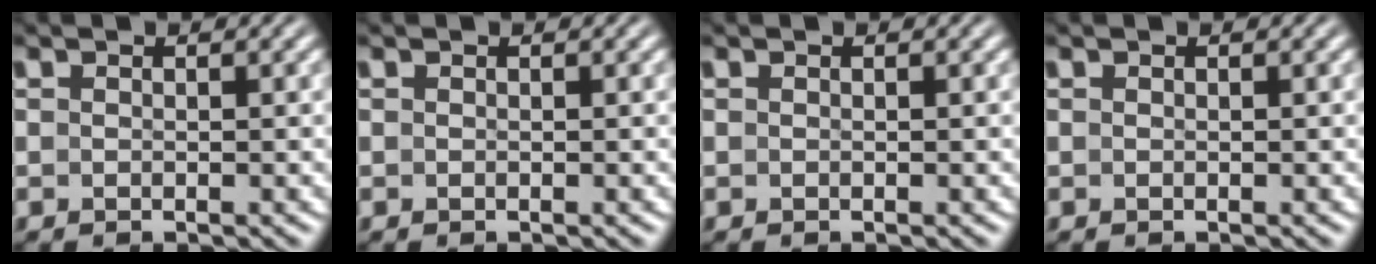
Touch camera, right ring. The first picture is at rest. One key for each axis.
{"total": 0.0}
{"total": 0.0}
{"total": 0.0}